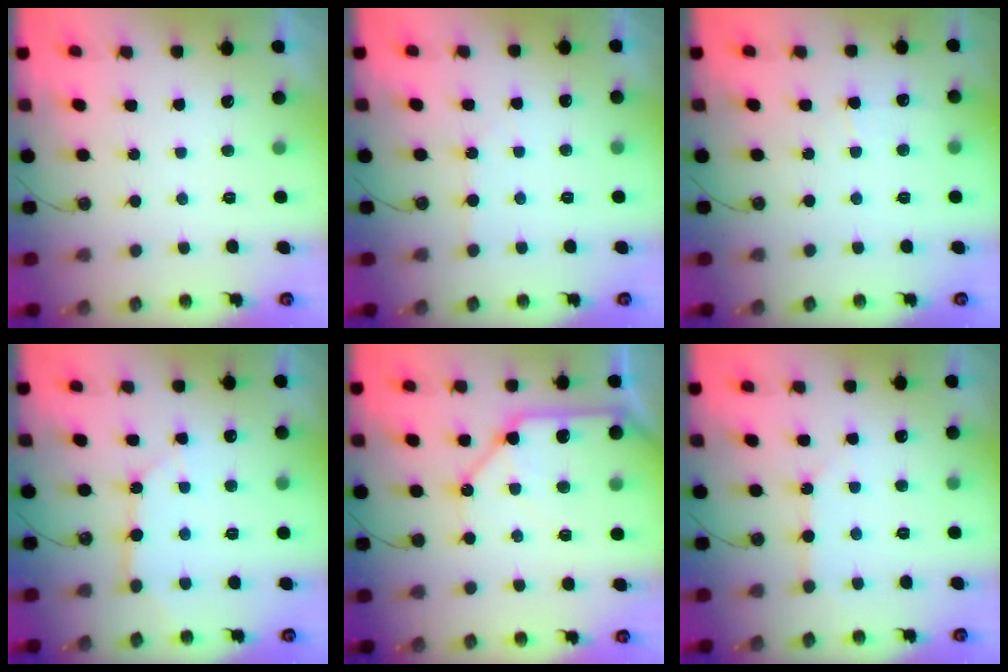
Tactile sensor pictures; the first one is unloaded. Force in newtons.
{"total": 2.2, "press": 2.2, "slide": 0.4}
{"total": 4.4, "press": 4.4, "slide": 0.7}
{"total": 6.8, "press": 6.8, "slide": 0.7}
{"total": 13.8, "press": 13.7, "slide": 1.8}
{"total": 2.8, "press": 2.7, "slide": 0.4}